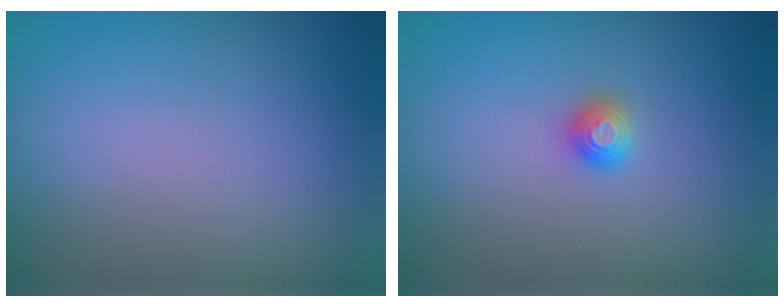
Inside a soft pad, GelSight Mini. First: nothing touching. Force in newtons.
{"total": 1.2, "press": 1.2, "slide": 0.1}